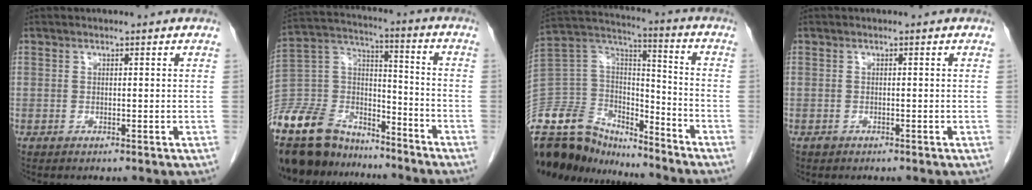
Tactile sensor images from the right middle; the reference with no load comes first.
{"total": 22.0, "force": [-18.8, 8.9, 7.4], "torque": [-0.195, 0.016, -0.322]}
{"total": 21.0, "force": [-18.9, 7.0, 5.8], "torque": [-0.146, 0.032, -0.328]}
{"total": 0.6, "force": [-0.4, 0.4, 0.0], "torque": [-0.006, 0.002, -0.007]}